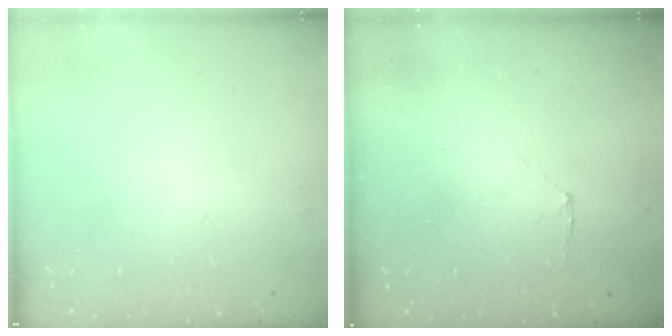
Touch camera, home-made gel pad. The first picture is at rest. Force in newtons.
{"total": 3.9, "press": 3.9, "slide": 0.4}